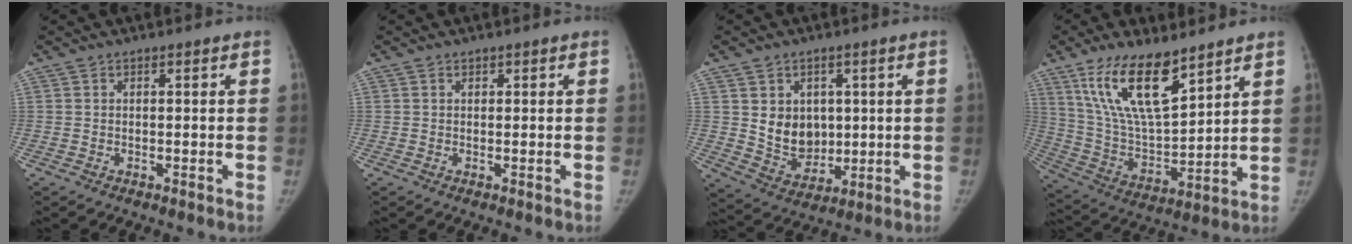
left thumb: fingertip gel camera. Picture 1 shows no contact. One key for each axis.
{"total": 0.6, "fx": 0.3, "fy": 0.5, "fz": 0.1, "tx": 0.006, "ty": -0.001, "tz": 0.004}
{"total": 9.8, "fx": 1.7, "fy": 7.8, "fz": 5.6, "tx": -0.049, "ty": -0.018, "tz": 0.049}
{"total": 17.0, "fx": 10.6, "fy": 6.0, "fz": 11.9, "tx": -0.200, "ty": -0.054, "tz": 0.214}